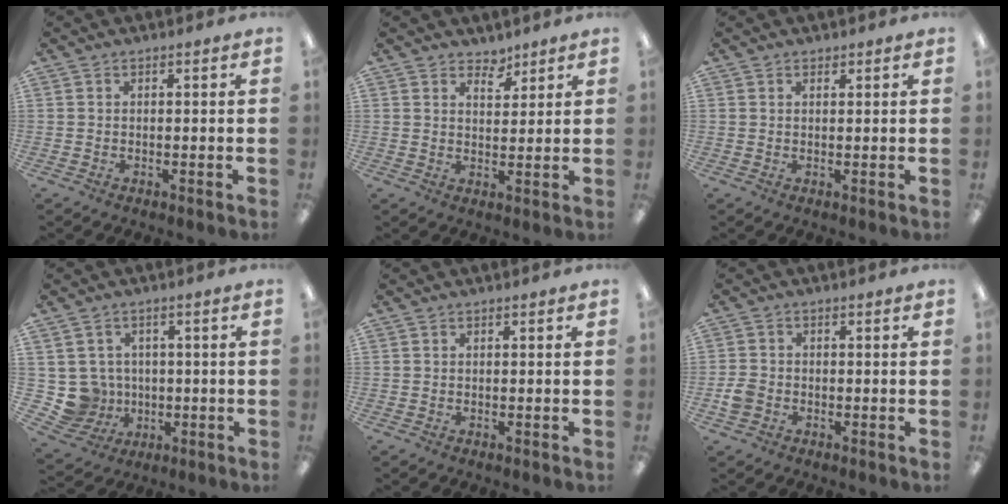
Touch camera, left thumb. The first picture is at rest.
{"total": 3.9, "force": [3.4, 1.7, 0.8], "torque": [0.002, -0.025, 0.060]}
{"total": 0.8, "force": [0.8, 0.3, 0.2], "torque": [-0.004, 0.000, 0.014]}
{"total": 7.1, "force": [0.5, 7.1, 0.8], "torque": [-0.053, -0.001, 0.021]}
{"total": 0.0}
{"total": 3.2, "force": [-1.2, 2.5, 1.5], "torque": [-0.024, 0.008, -0.021]}